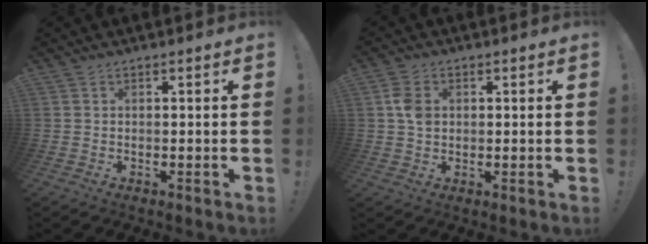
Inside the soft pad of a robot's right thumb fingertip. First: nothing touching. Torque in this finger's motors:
{"motor_torque": [0.59, 1.01, 0.47, -0.34, 0.00]}